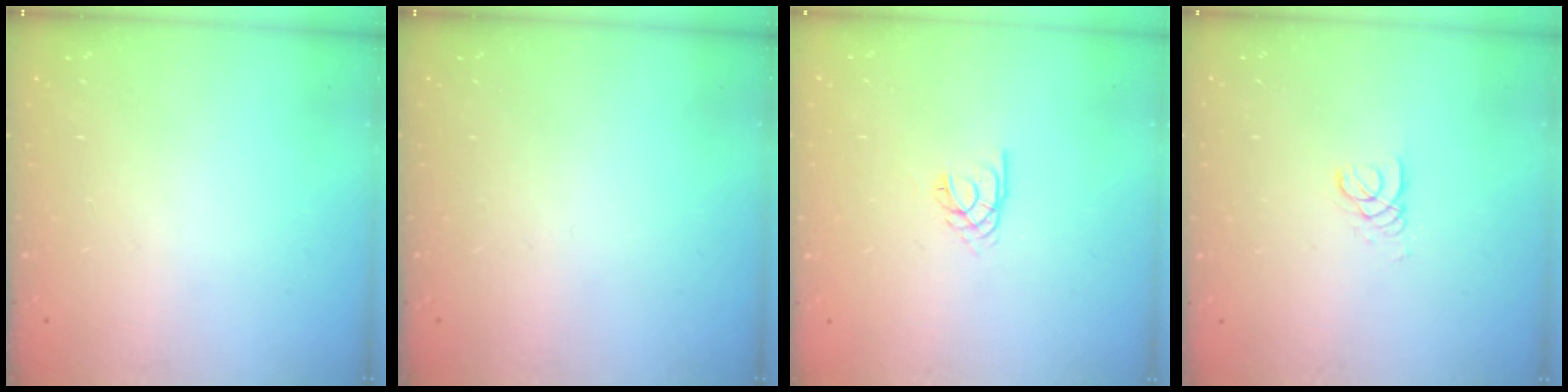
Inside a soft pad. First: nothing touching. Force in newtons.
{"total": 0.0}
{"total": 2.2, "press": 2.2, "slide": 0.3}
{"total": 2.6, "press": 2.6, "slide": 0.2}